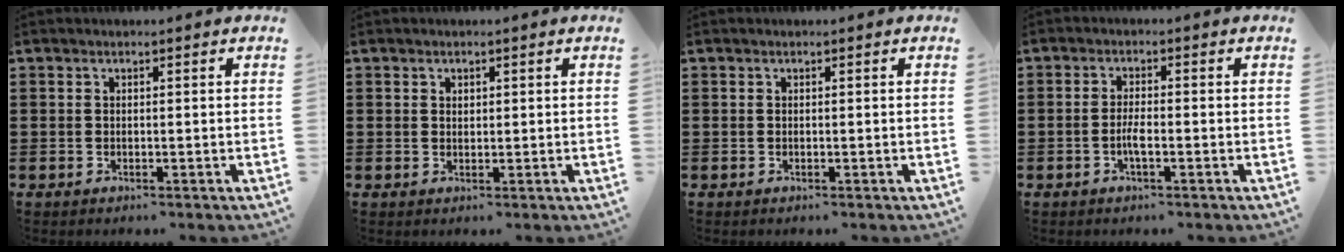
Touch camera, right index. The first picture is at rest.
{"total": 0.7, "force": [0.5, 0.5, 0.2], "torque": [-0.006, 0.003, 0.009]}
{"total": 0.0}
{"total": 2.7, "force": [-1.0, 0.6, 2.5], "torque": [-0.059, -0.003, -0.022]}